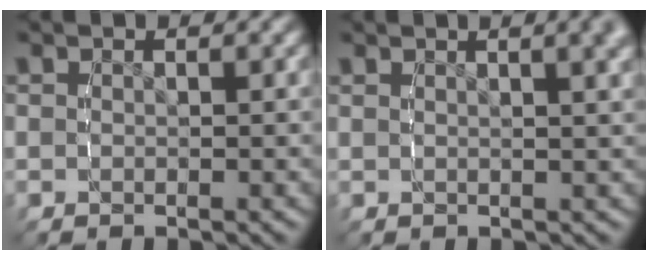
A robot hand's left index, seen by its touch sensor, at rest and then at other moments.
{"total": 3.8, "force": [2.0, 0.7, 3.2], "torque": [-0.030, 0.015, 0.028]}